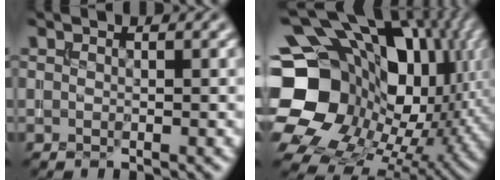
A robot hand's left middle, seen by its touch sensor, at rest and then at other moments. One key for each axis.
{"total": 21.9, "fx": 2.8, "fy": 17.6, "fz": 12.7, "tx": -0.274, "ty": -0.013, "tz": 0.051}